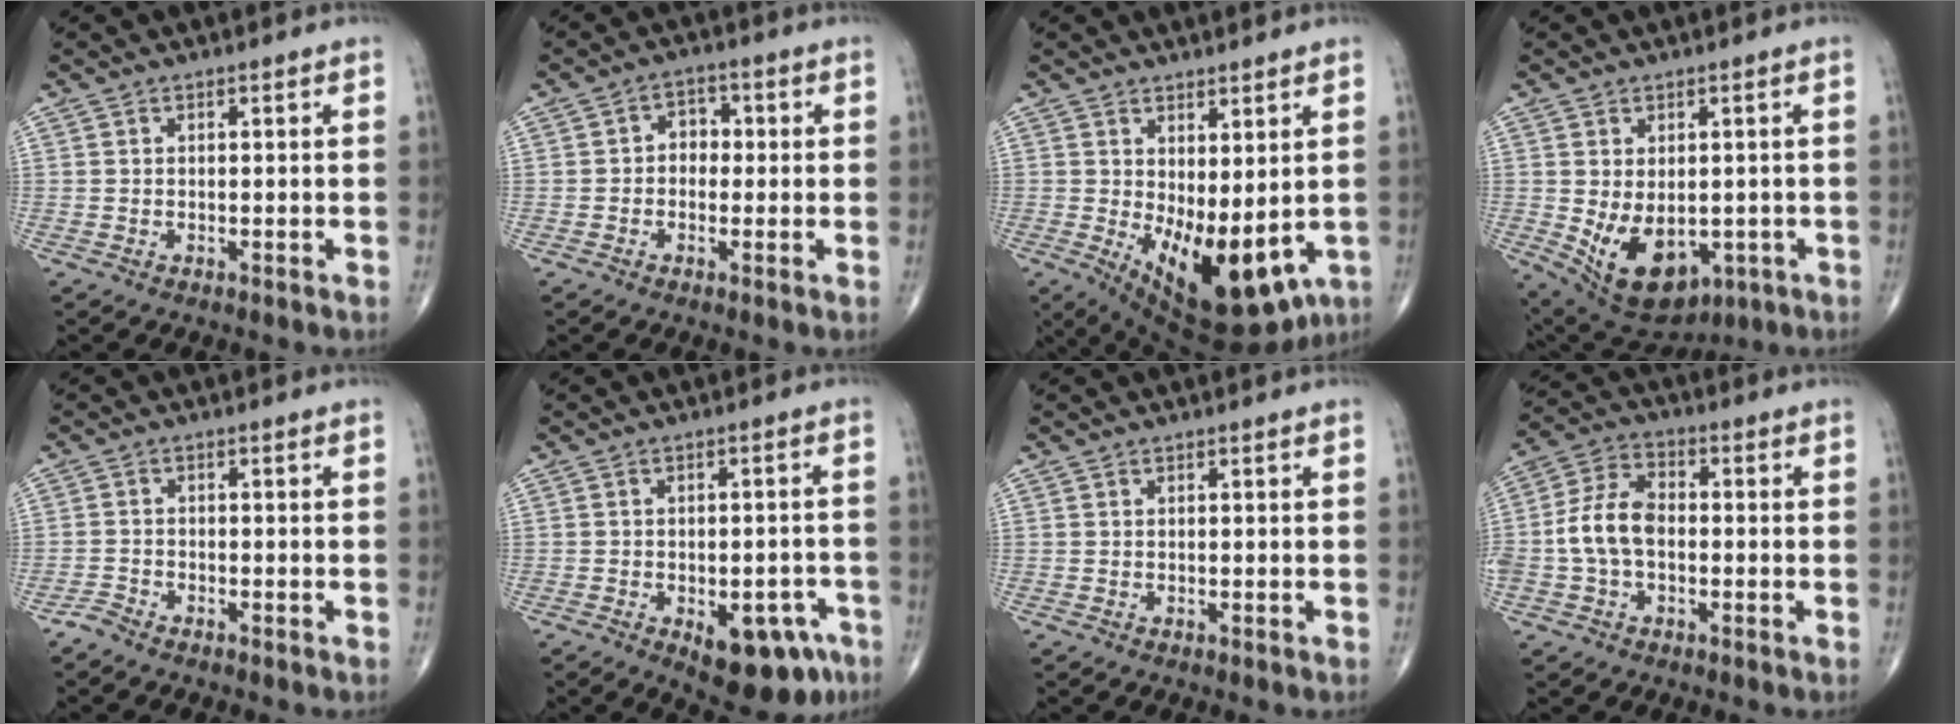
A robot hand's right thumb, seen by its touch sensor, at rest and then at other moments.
{"total": 4.2, "force": [-0.1, 3.3, 2.6], "torque": [-0.014, 0.017, -0.011]}
{"total": 15.4, "force": [-2.0, 7.1, 13.5], "torque": [-0.191, -0.027, -0.002]}
{"total": 13.1, "force": [-2.7, 8.5, 9.6], "torque": [-0.140, -0.009, -0.013]}
{"total": 1.9, "force": [-1.8, 0.5, 0.5], "torque": [-0.016, 0.003, -0.039]}
{"total": 12.6, "force": [-6.2, 6.4, 8.9], "torque": [-0.088, 0.029, -0.073]}
{"total": 0.0}
{"total": 9.5, "force": [-1.3, 6.1, 7.1], "torque": [-0.140, 0.030, -0.034]}